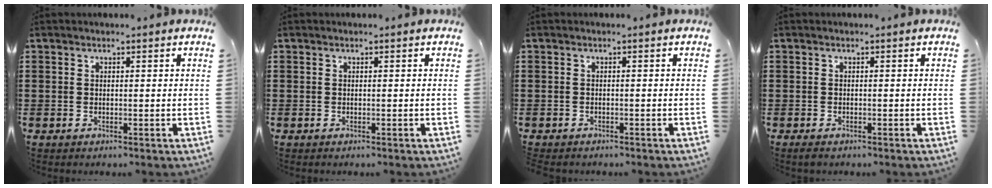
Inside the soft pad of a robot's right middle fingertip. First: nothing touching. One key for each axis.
{"total": 0.0}
{"total": 0.7, "fx": -0.6, "fy": 0.3, "fz": -0.1, "tx": 0.000, "ty": 0.003, "tz": -0.014}
{"total": 0.6, "fx": -0.5, "fy": 0.3, "fz": 0.2, "tx": -0.005, "ty": -0.001, "tz": -0.011}